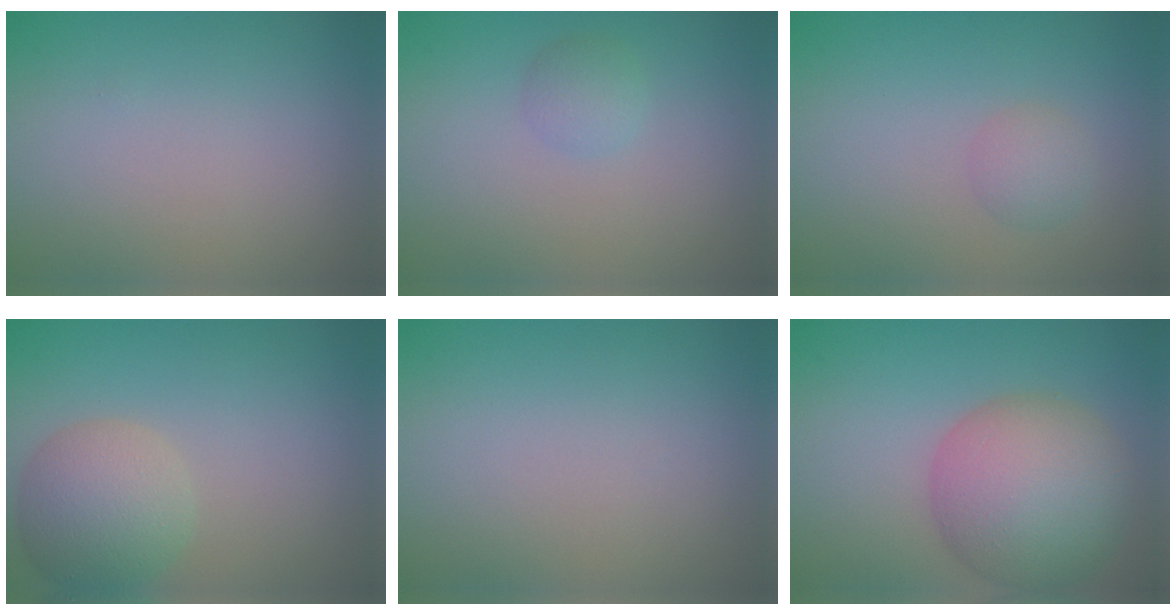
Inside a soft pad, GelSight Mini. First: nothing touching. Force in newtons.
{"total": 1.5, "press": 1.5, "slide": 0.1}
{"total": 1.7, "press": 1.7, "slide": 0.0}
{"total": 5.3, "press": 5.3, "slide": 0.3}
{"total": 0.0}
{"total": 9.2, "press": 9.2, "slide": 0.5}